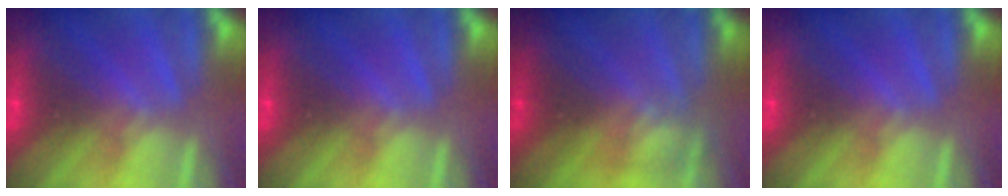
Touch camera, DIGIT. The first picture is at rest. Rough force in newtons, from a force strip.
{"total": 0.0}
{"total": 2.4}
{"total": 0.0}